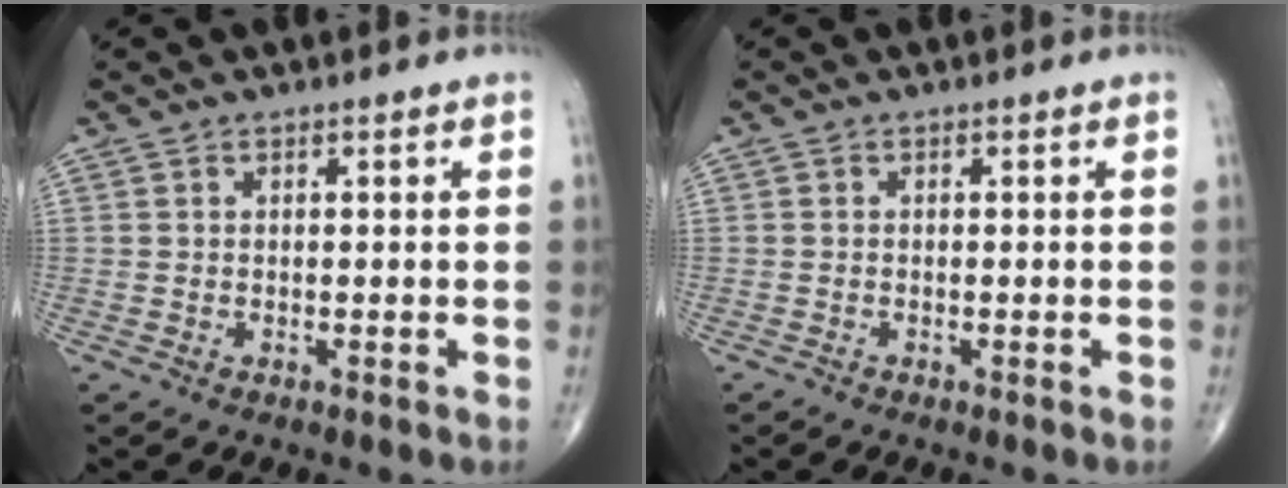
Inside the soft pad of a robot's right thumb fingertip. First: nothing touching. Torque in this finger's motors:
{"motor_torque": [-0.09, -0.02, -0.33, -0.23, -0.01]}